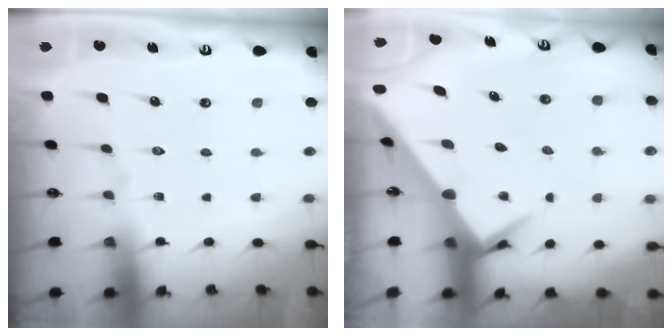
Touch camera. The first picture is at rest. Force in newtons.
{"total": 4.6, "press": 4.6, "slide": 0.4}